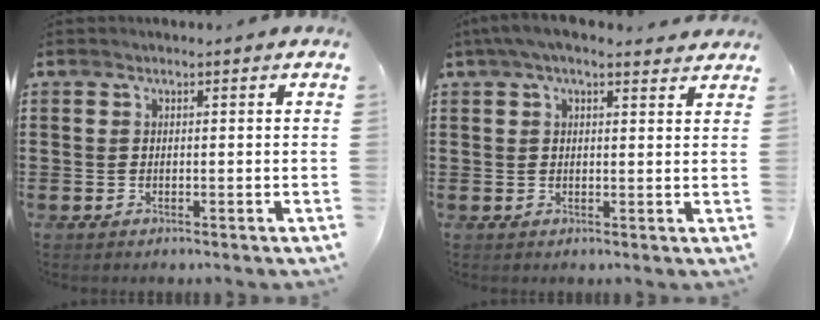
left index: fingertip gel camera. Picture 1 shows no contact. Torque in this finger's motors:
{"motor_torque": [1.06, -1.08, 0.11, 0.05]}